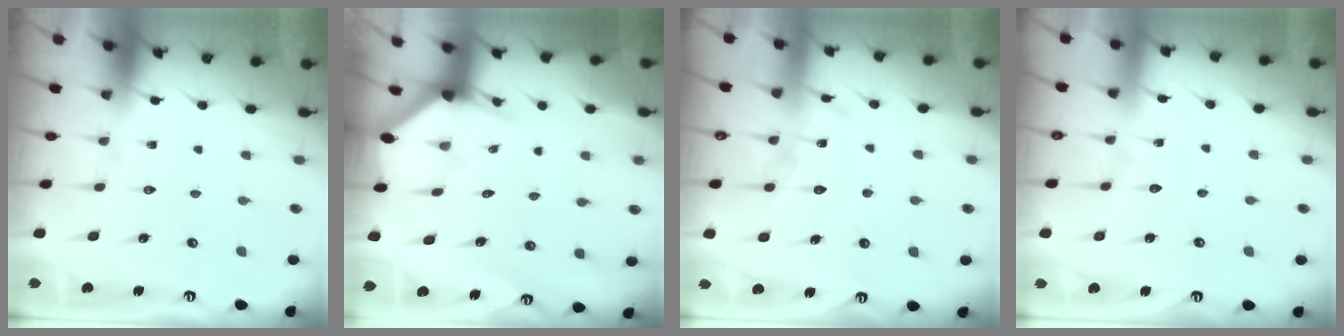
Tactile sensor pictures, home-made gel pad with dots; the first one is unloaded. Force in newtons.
{"total": 2.2, "press": 2.2, "slide": 0.1}
{"total": 11.9, "press": 11.8, "slide": 1.1}
{"total": 4.7, "press": 4.7, "slide": 0.2}